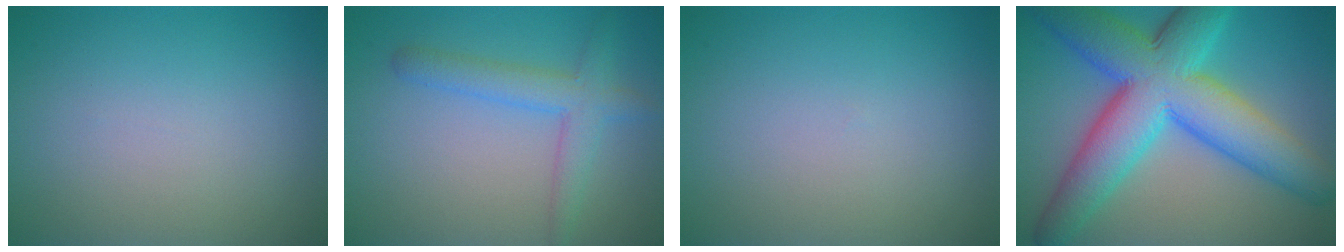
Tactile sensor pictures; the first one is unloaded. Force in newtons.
{"total": 3.4, "press": 3.4, "slide": 0.2}
{"total": 0.0}
{"total": 12.3, "press": 12.3, "slide": 0.3}